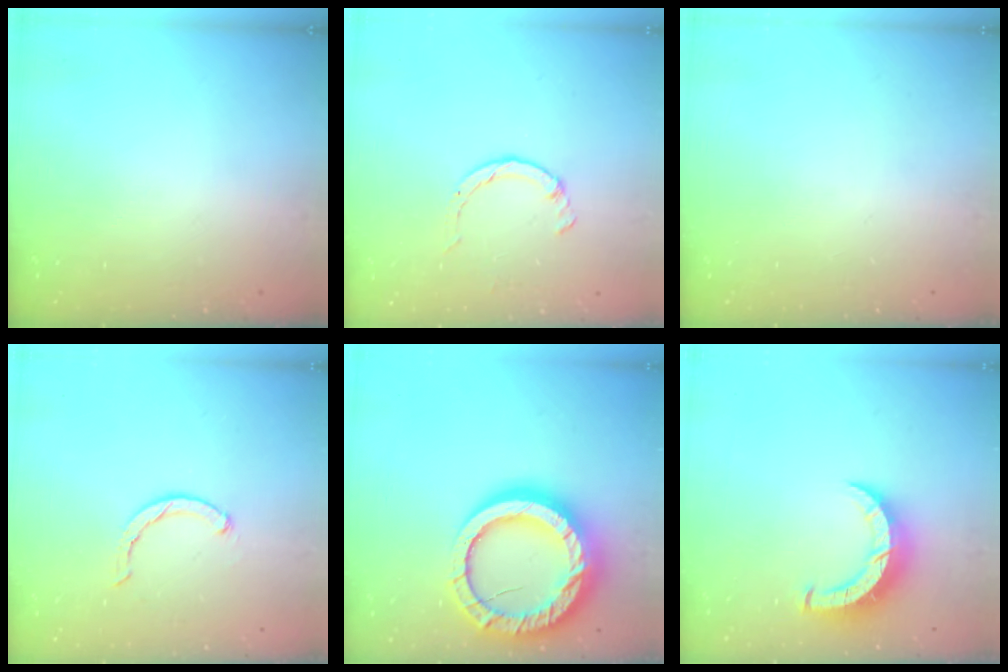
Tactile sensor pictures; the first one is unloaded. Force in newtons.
{"total": 2.6, "press": 2.6, "slide": 0.4}
{"total": 0.0}
{"total": 1.8, "press": 1.8, "slide": 0.4}
{"total": 25.1, "press": 25.0, "slide": 2.5}
{"total": 8.6, "press": 8.5, "slide": 0.7}